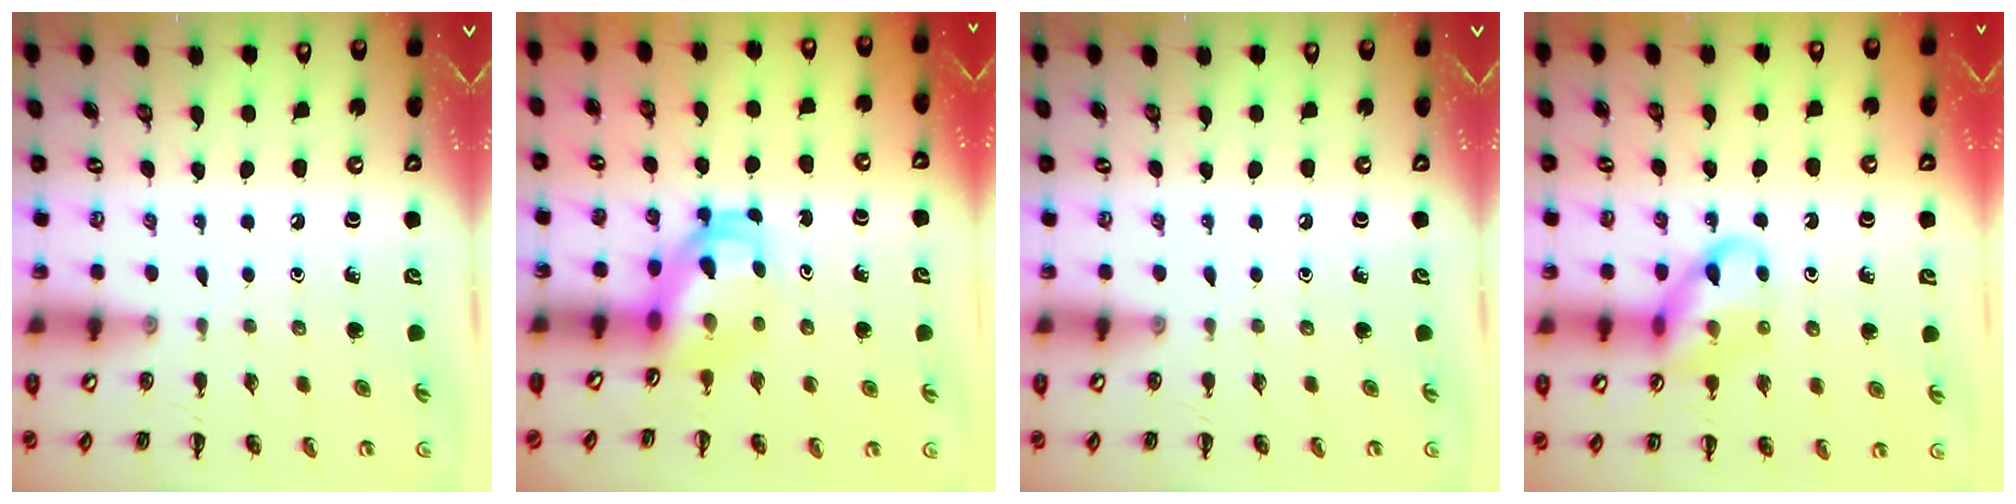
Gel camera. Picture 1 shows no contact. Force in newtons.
{"total": 5.6, "press": 5.5, "slide": 1.1}
{"total": 0.0}
{"total": 11.5, "press": 11.4, "slide": 1.6}